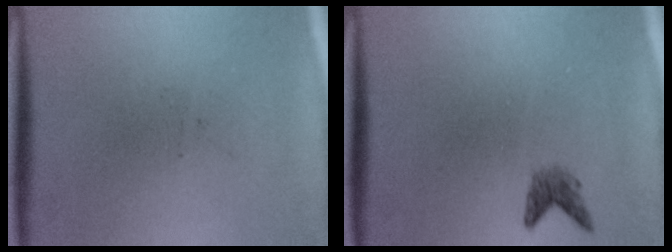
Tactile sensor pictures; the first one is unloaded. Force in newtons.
{"total": 1.5}